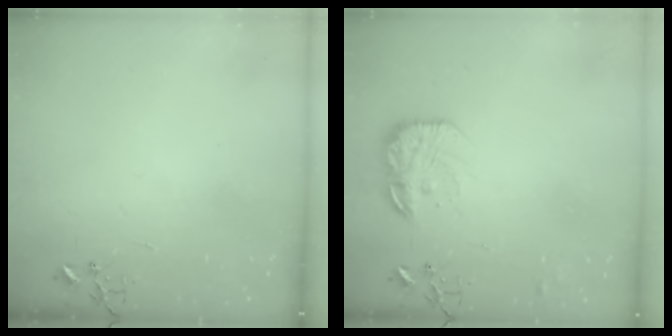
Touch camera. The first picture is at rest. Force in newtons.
{"total": 15.5, "press": 15.5, "slide": 1.0}